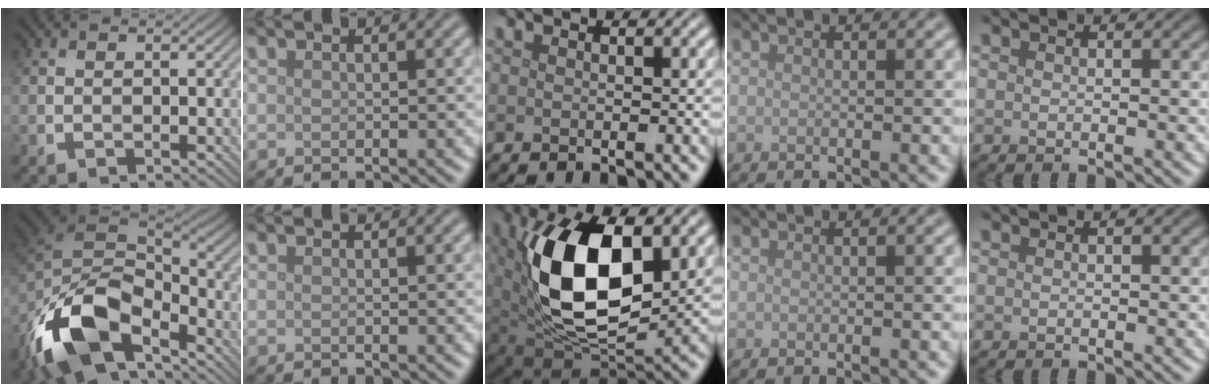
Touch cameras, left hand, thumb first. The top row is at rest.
{"thumb": {"total": 16.2, "force": [-9.7, 7.7, 10.4], "torque": [-0.241, -0.031, -0.181]}, "middle": {"total": 13.8, "force": [2.6, 7.3, 11.4], "torque": [-0.207, -0.006, 0.052]}}